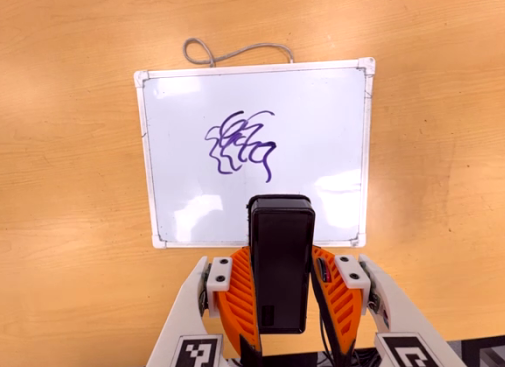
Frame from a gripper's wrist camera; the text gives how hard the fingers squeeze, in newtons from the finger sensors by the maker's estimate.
{"total": 4.3, "left": 2.8, "right": 5.8}